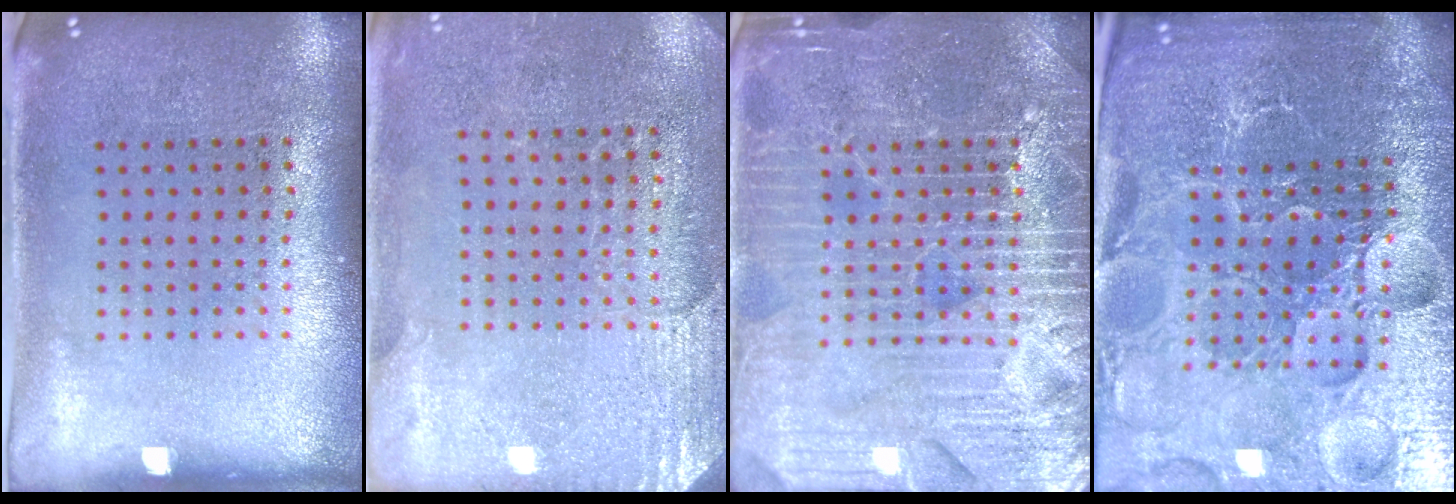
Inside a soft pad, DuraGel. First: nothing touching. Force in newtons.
{"total": 2.8, "press": 2.6, "slide": 1.0}
{"total": 7.1, "press": 7.1, "slide": 1.0}
{"total": 5.8, "press": 5.4, "slide": 2.3}